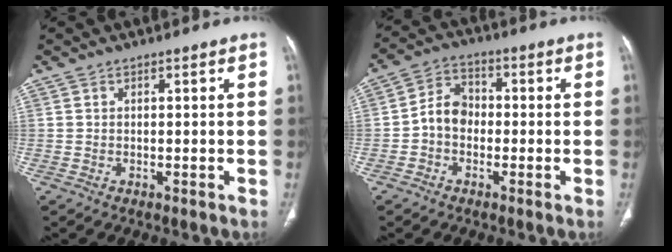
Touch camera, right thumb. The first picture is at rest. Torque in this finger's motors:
{"motor_torque": [0.66, 1.01, 0.75, -0.65, 0.02]}